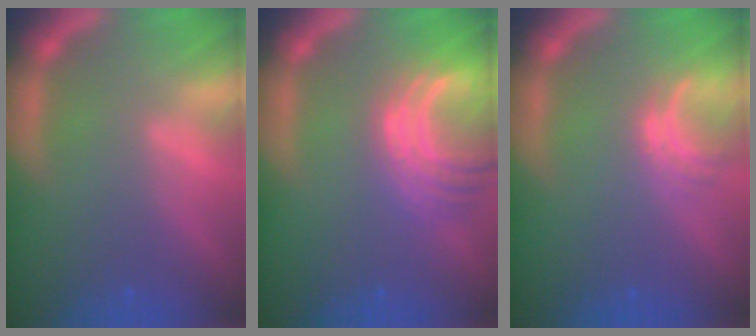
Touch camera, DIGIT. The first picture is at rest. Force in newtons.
{"total": 7.6}
{"total": 2.5}